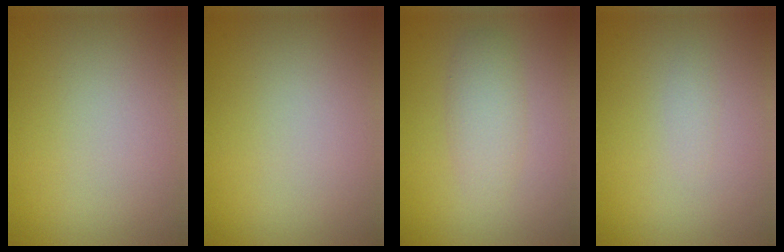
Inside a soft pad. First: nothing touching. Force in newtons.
{"total": 0.0}
{"total": 2.4, "press": 2.4, "slide": 0.1}
{"total": 0.6, "press": 0.6, "slide": 0.0}